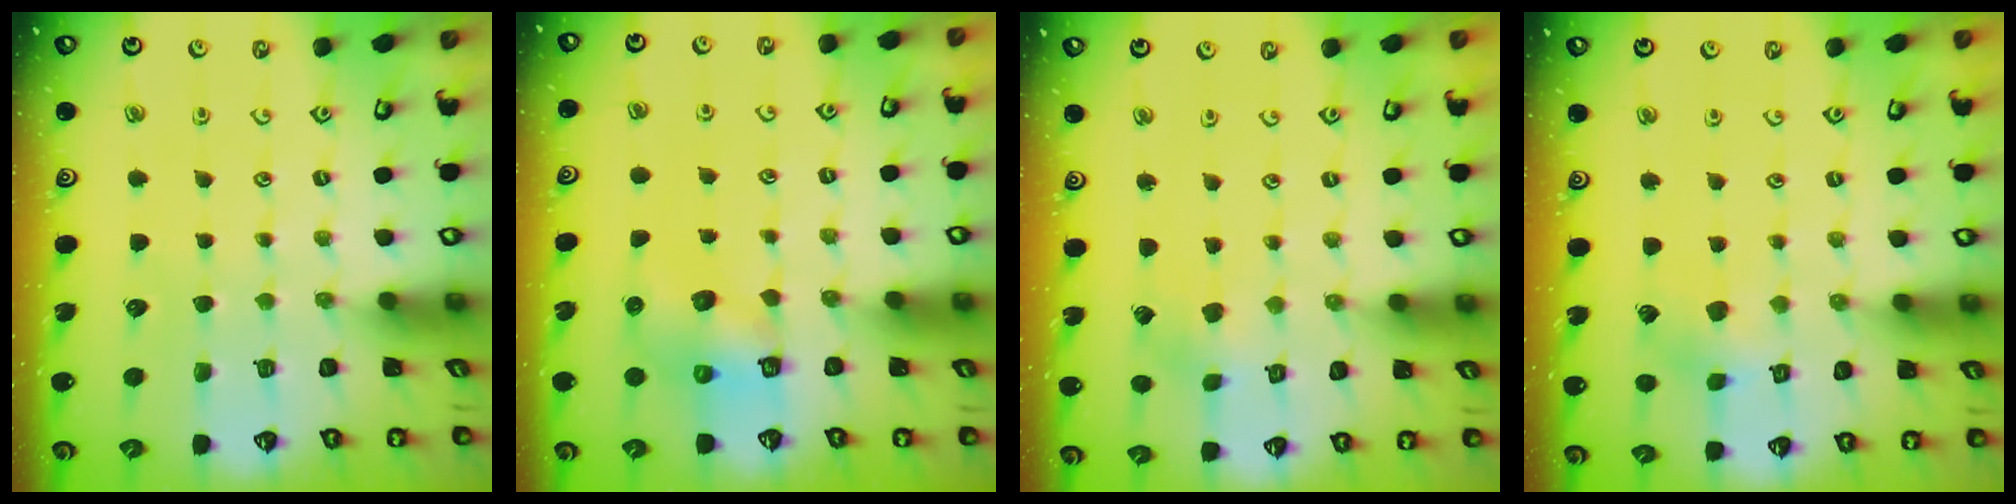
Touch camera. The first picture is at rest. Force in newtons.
{"total": 7.1, "press": 7.0, "slide": 0.3}
{"total": 1.7, "press": 1.7, "slide": 0.2}
{"total": 4.5, "press": 4.5, "slide": 0.3}